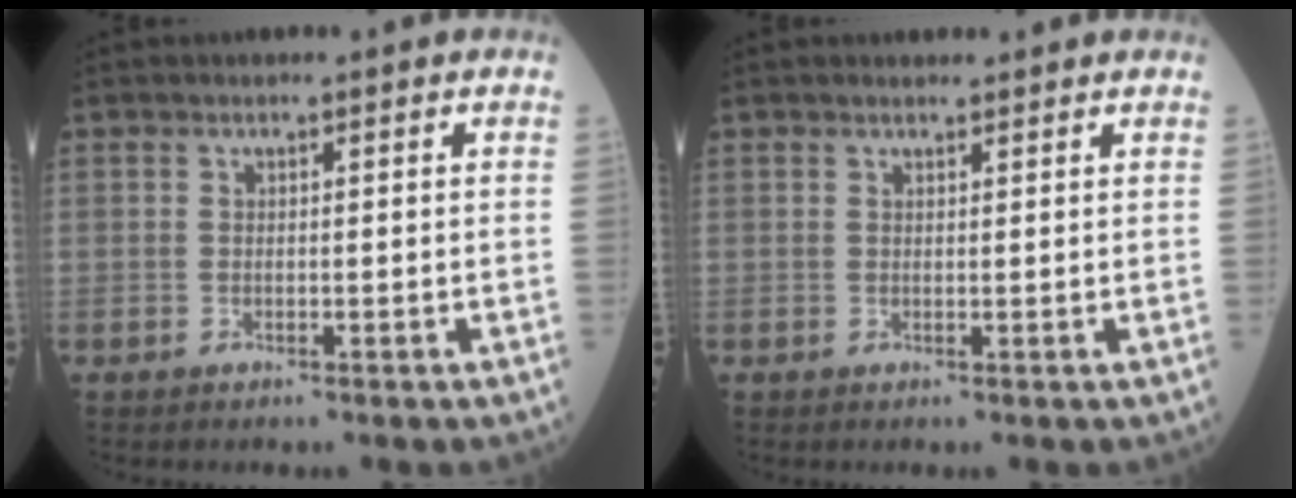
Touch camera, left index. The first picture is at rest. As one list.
[{"total": 1.6, "force": [1.6, 0.3, 0.2], "torque": [-0.013, 0.010, 0.024]}]